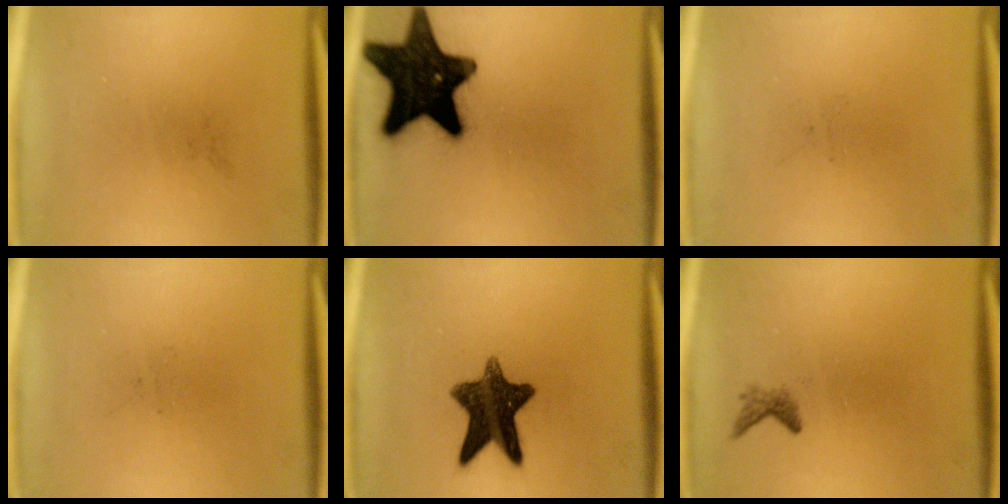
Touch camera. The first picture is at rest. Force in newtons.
{"total": 19.5}
{"total": 0.0}
{"total": 0.0}
{"total": 11.8}
{"total": 1.1}